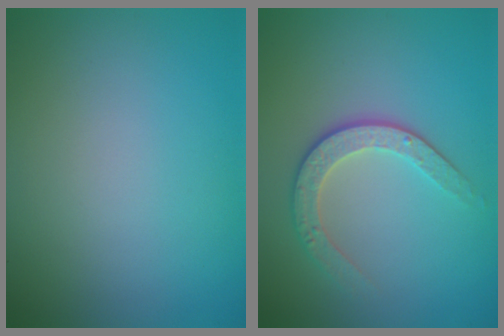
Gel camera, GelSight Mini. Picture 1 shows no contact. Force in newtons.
{"total": 2.9, "press": 2.7, "slide": 1.1}